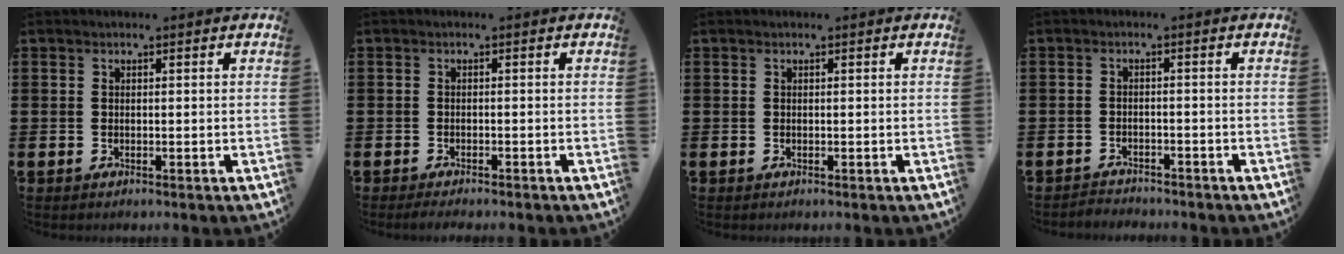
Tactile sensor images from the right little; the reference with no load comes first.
{"total": 0.9, "force": [-0.8, 0.1, 0.4], "torque": [-0.008, -0.003, -0.015]}
{"total": 0.0}
{"total": 1.7, "force": [-1.7, 0.1, -0.3], "torque": [-0.001, 0.005, -0.039]}